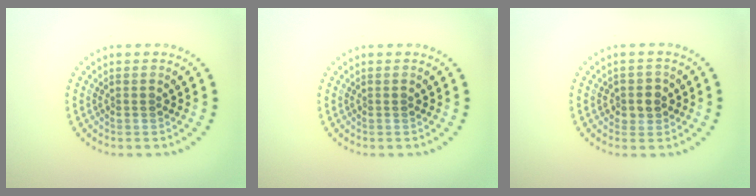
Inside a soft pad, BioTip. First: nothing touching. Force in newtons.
{"total": 0.0}
{"total": 1.8, "press": 1.6, "slide": 0.7}